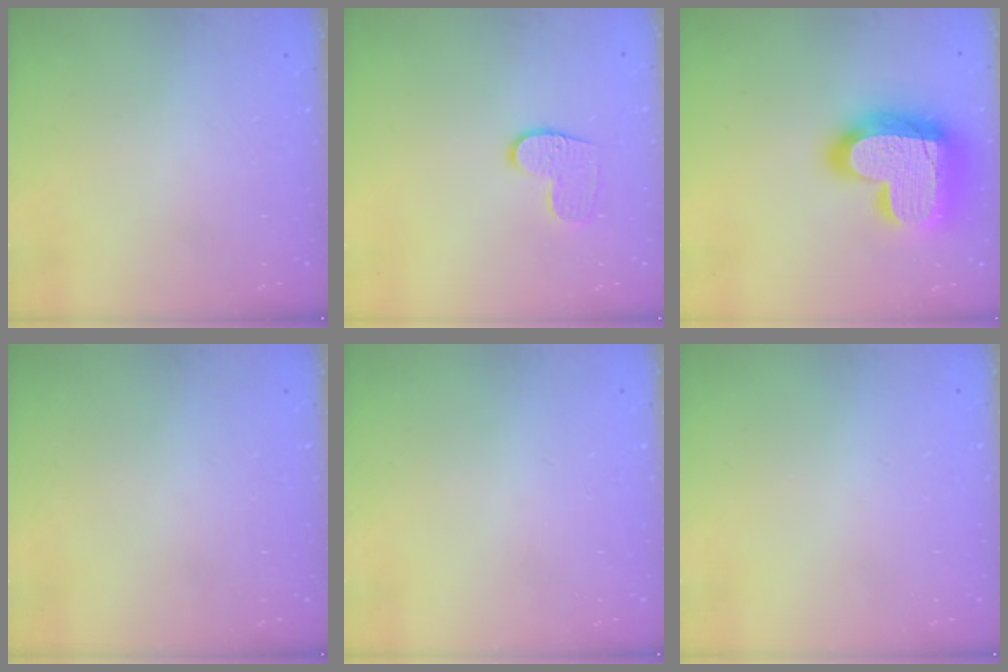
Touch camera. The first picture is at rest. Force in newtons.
{"total": 8.2, "press": 8.2, "slide": 0.2}
{"total": 26.4, "press": 26.3, "slide": 2.0}
{"total": 0.0}
{"total": 0.5, "press": 0.5, "slide": 0.1}
{"total": 0.6, "press": 0.6, "slide": 0.2}